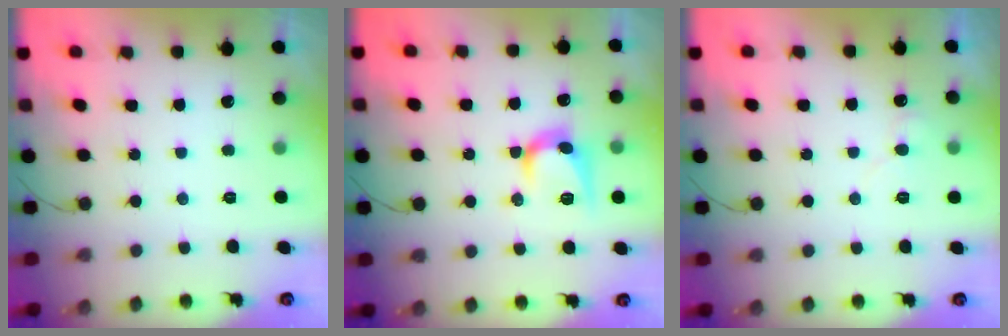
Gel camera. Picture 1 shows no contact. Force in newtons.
{"total": 10.3, "press": 10.3, "slide": 0.7}
{"total": 4.5, "press": 4.5, "slide": 0.5}